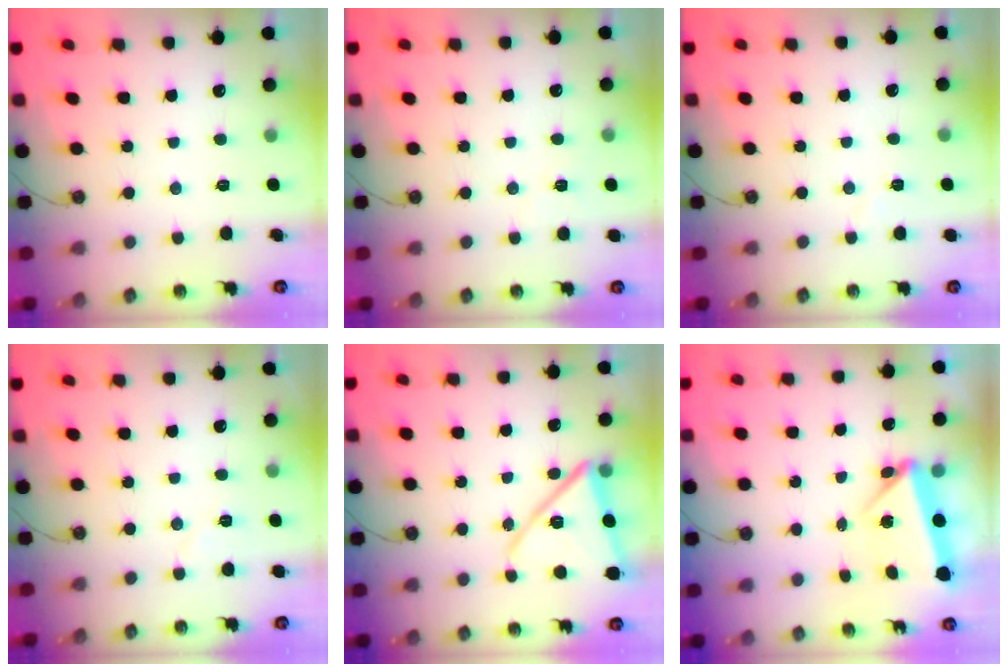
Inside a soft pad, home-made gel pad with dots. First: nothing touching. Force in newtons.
{"total": 2.9, "press": 2.7, "slide": 0.9}
{"total": 4.1, "press": 3.6, "slide": 2.0}
{"total": 4.8, "press": 4.5, "slide": 1.6}
{"total": 15.3, "press": 15.2, "slide": 1.0}
{"total": 6.9, "press": 6.8, "slide": 1.0}